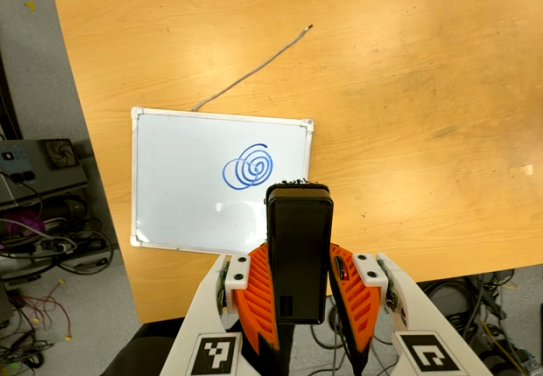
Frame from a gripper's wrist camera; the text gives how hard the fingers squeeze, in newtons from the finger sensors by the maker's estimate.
{"total": 5.2, "left": 3.5, "right": 7.0}